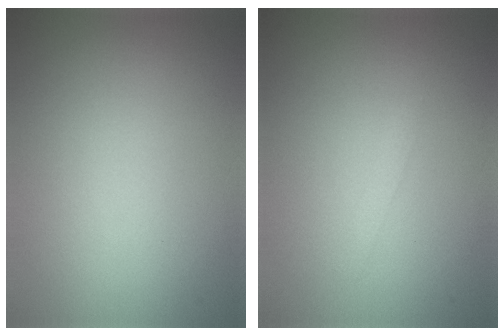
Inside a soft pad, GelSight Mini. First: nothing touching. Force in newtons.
{"total": 0.7, "press": 0.7, "slide": 0.0}